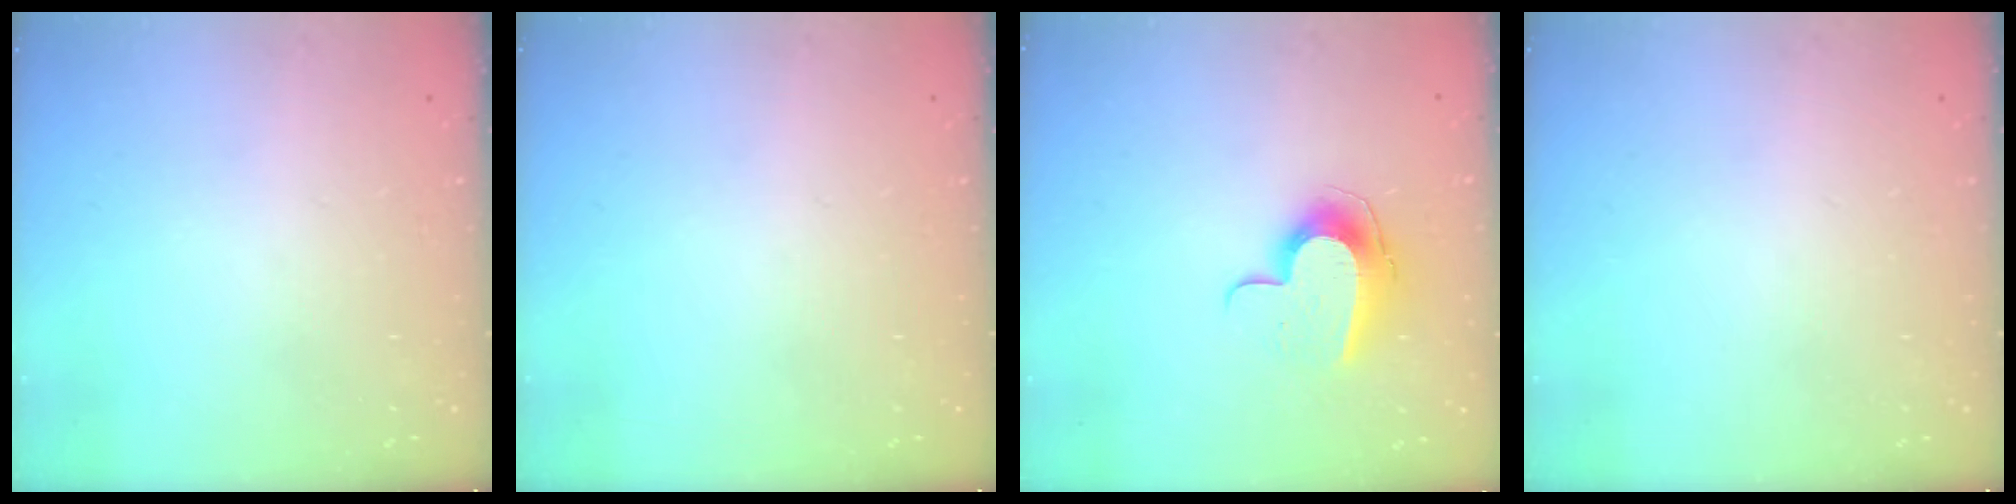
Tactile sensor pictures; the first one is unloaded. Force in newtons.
{"total": 0.0}
{"total": 10.0, "press": 9.9, "slide": 0.7}
{"total": 0.0}